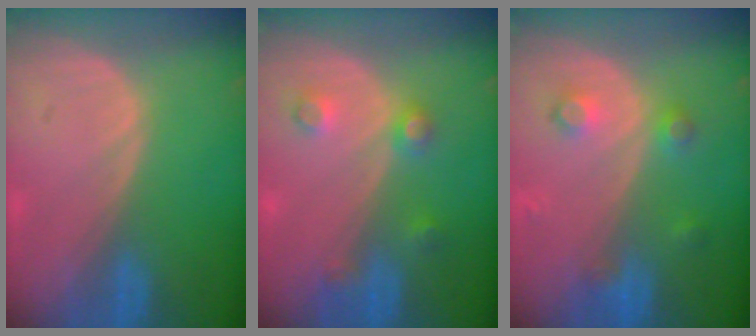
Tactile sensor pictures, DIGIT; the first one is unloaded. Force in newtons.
{"total": 4.0, "press": 3.5, "slide": 1.9}
{"total": 3.8, "press": 3.4, "slide": 1.7}